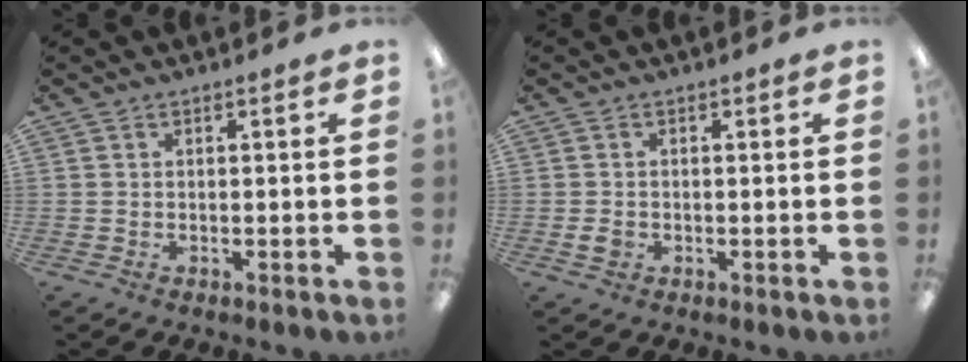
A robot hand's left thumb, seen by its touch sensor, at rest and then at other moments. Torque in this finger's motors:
{"motor_torque": [-0.22, 0.20, -0.41, 0.30, 0.05]}